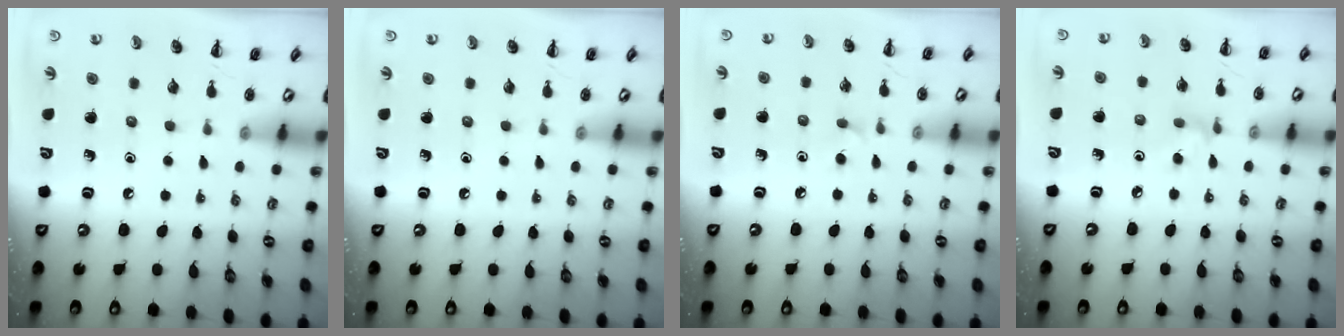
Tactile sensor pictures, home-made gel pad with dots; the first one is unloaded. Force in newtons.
{"total": 0.0}
{"total": 4.2, "press": 4.0, "slide": 1.5}
{"total": 3.0, "press": 2.8, "slide": 0.9}